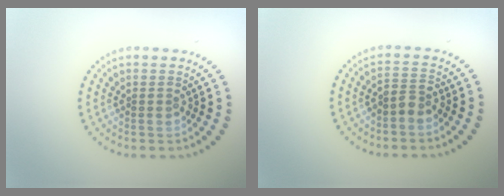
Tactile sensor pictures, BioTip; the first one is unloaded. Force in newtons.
{"total": 1.6, "press": 1.3, "slide": 0.9}